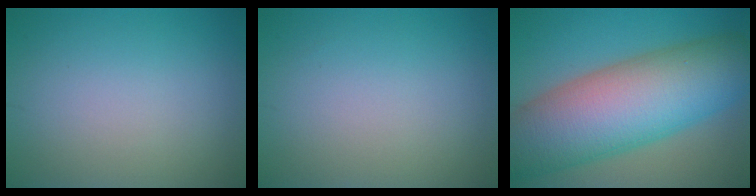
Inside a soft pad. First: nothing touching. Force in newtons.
{"total": 0.0}
{"total": 14.3, "press": 14.3, "slide": 0.2}